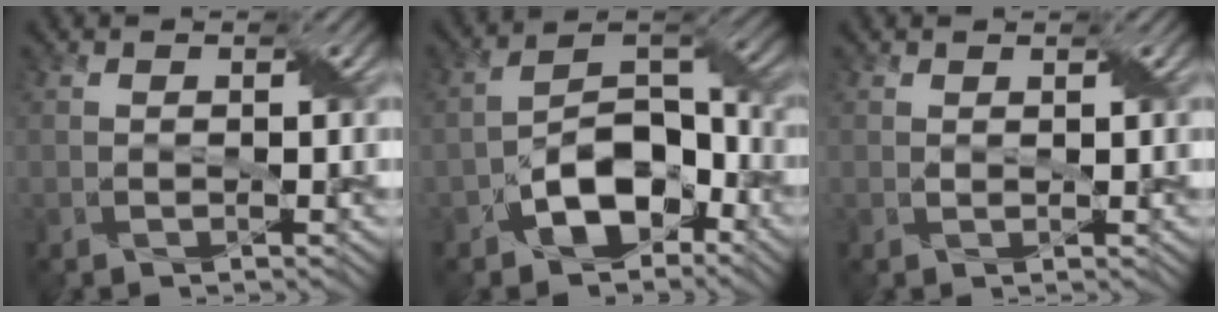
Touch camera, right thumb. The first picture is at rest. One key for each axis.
{"total": 8.5, "fx": -4.7, "fy": 5.0, "fz": 5.2, "tx": -0.080, "ty": 0.007, "tz": -0.095}
{"total": 0.6, "fx": 0.5, "fy": -0.1, "fz": -0.4, "tx": 0.006, "ty": -0.001, "tz": 0.010}